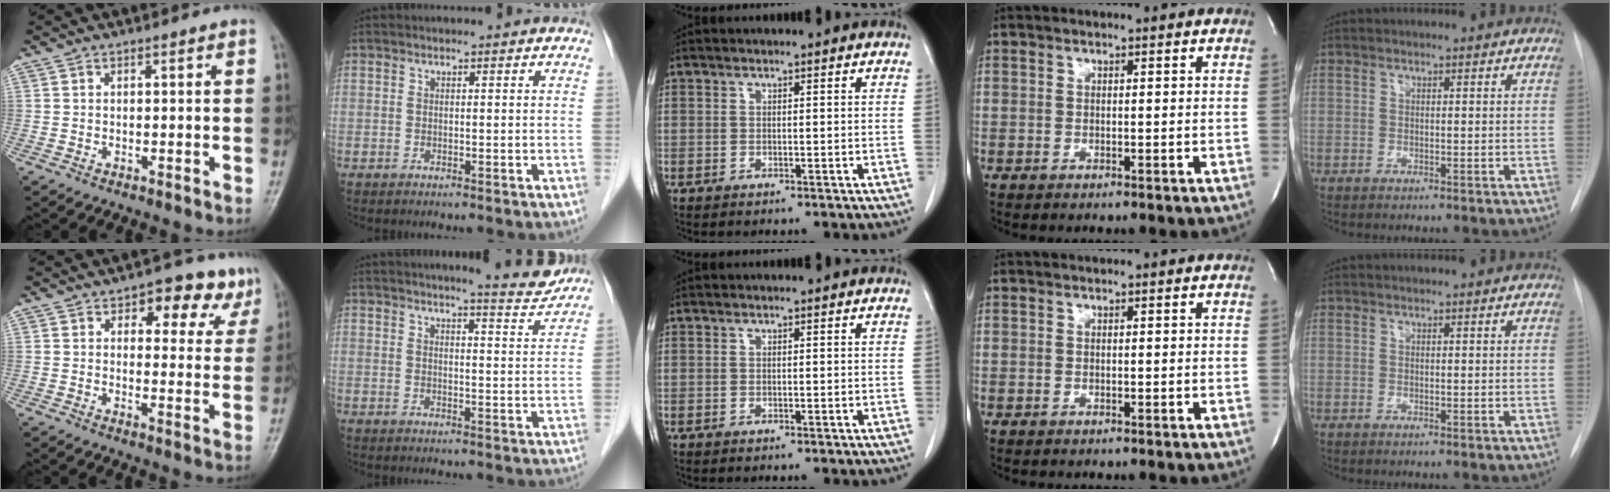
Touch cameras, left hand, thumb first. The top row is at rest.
{"thumb": {"total": 9.9, "force": [6.1, 5.7, 5.4], "torque": [-0.018, -0.026, 0.064]}, "index": {"total": 6.1, "force": [5.8, -0.1, 1.9], "torque": [-0.033, -0.020, 0.066]}}